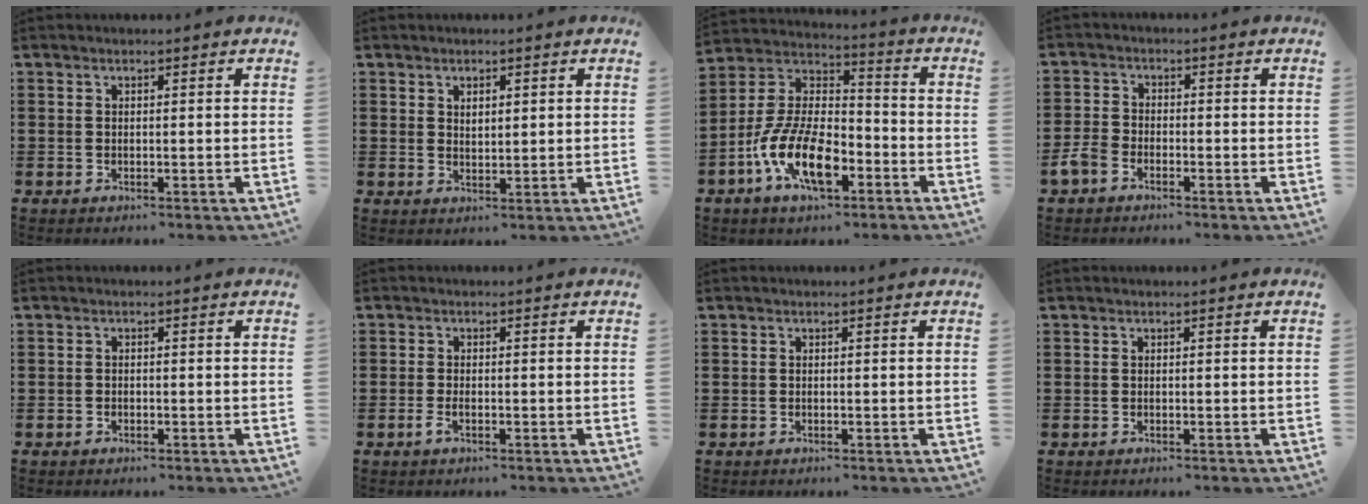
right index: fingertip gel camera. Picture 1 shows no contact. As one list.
[{"total": 1.4, "force": [0.9, 0.6, 0.9], "torque": [-0.018, 0.002, 0.017]}, {"total": 12.8, "force": [-6.1, 5.3, 9.9], "torque": [-0.235, -0.009, -0.122]}, {"total": 3.0, "force": [-2.3, 1.5, 1.4], "torque": [-0.048, -0.001, -0.051]}, {"total": 0.6, "force": [-0.5, 0.4, 0.2], "torque": [-0.005, 0.000, -0.010]}, {"total": 1.7, "force": [-0.9, 0.4, 1.5], "torque": [-0.042, -0.008, -0.020]}, {"total": 0.0}, {"total": 0.0}]